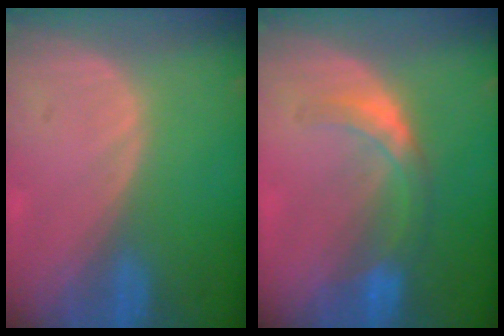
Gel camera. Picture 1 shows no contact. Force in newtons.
{"total": 5.9, "press": 5.2, "slide": 2.8}